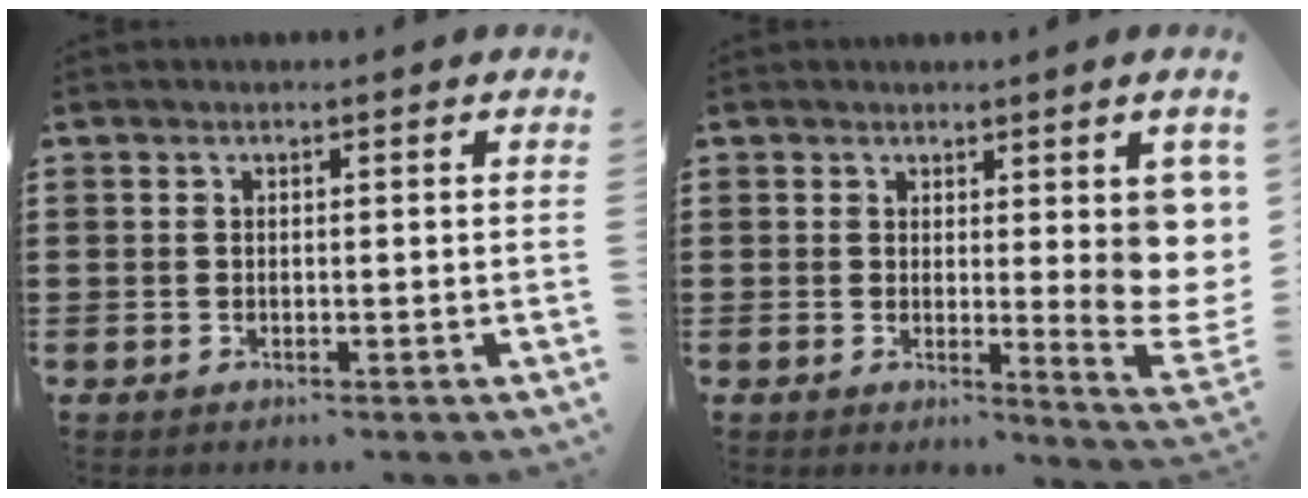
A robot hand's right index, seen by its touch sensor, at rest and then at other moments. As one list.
[{"total": 6.3, "force": [2.4, 2.3, 5.4], "torque": [-0.058, -0.029, 0.041]}]